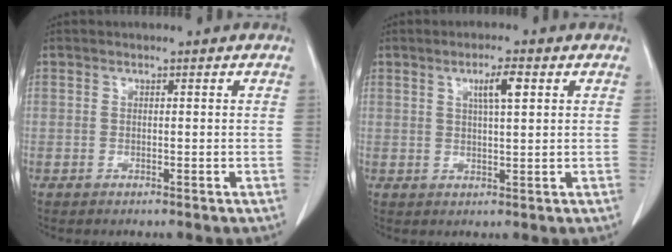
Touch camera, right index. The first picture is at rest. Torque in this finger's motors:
{"motor_torque": [0.19, 0.00, 0.08, 0.05]}